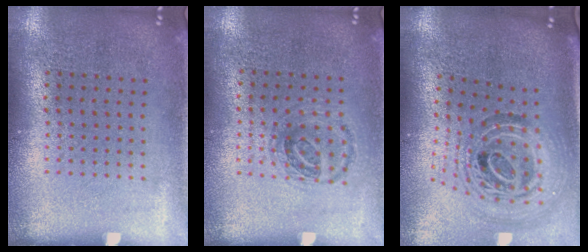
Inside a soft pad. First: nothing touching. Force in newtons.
{"total": 0.9, "press": 0.9, "slide": 0.3}
{"total": 1.9, "press": 1.5, "slide": 1.2}